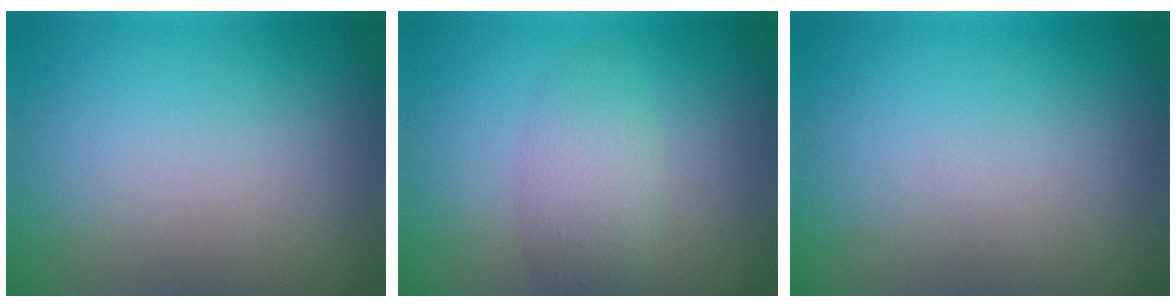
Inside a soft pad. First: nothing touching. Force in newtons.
{"total": 3.1, "press": 3.1, "slide": 0.1}
{"total": 0.0}